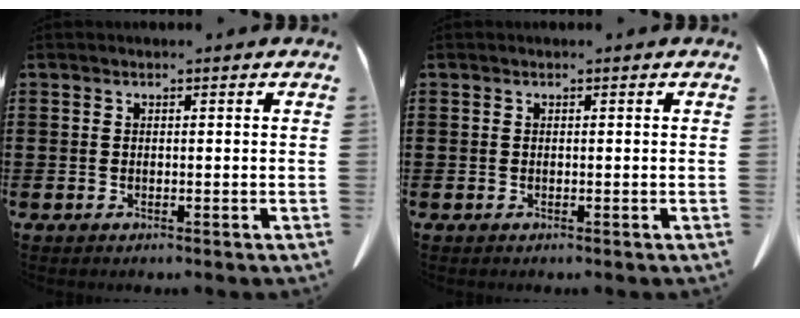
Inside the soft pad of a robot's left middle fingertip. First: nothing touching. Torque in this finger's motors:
{"motor_torque": [0.17, -0.39, 0.04, 0.01]}